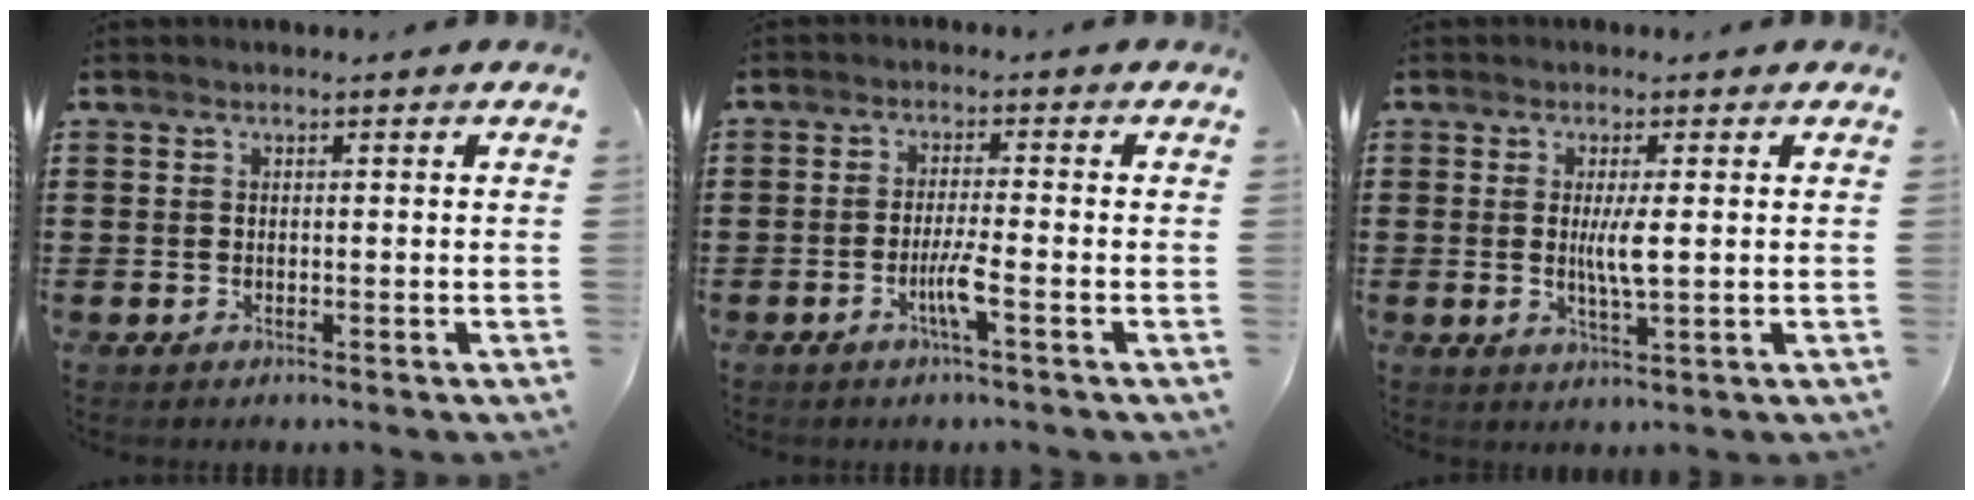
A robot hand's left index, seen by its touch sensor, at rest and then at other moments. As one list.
[{"total": 3.8, "force": [-1.8, 0.0, 3.4], "torque": [-0.066, -0.005, -0.036]}, {"total": 3.9, "force": [0.4, 0.4, 3.8], "torque": [-0.073, -0.002, 0.005]}]